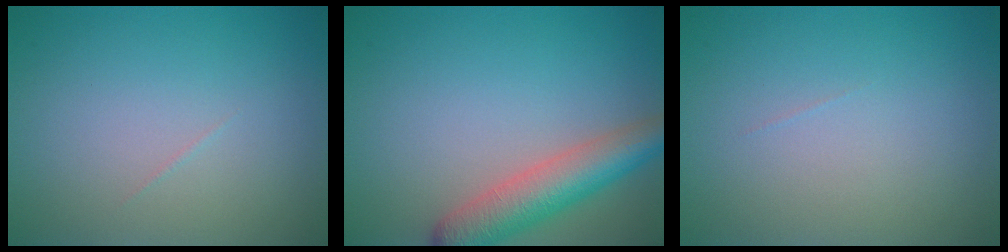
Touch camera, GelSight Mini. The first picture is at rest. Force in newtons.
{"total": 5.3, "press": 5.3, "slide": 0.3}
{"total": 0.0}